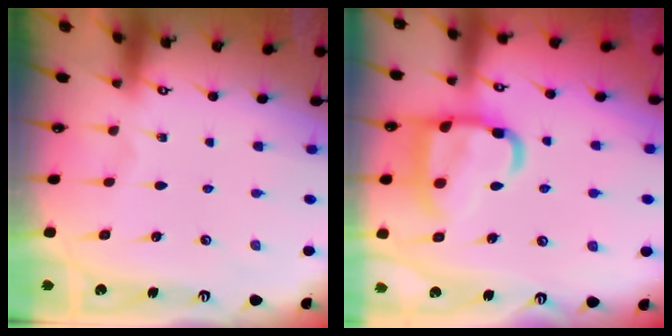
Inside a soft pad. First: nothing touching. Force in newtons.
{"total": 18.0, "press": 17.9, "slide": 1.7}